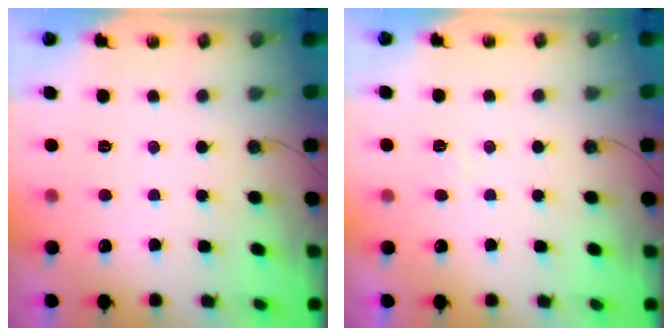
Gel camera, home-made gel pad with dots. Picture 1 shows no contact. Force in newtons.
{"total": 4.3, "press": 4.3, "slide": 0.8}